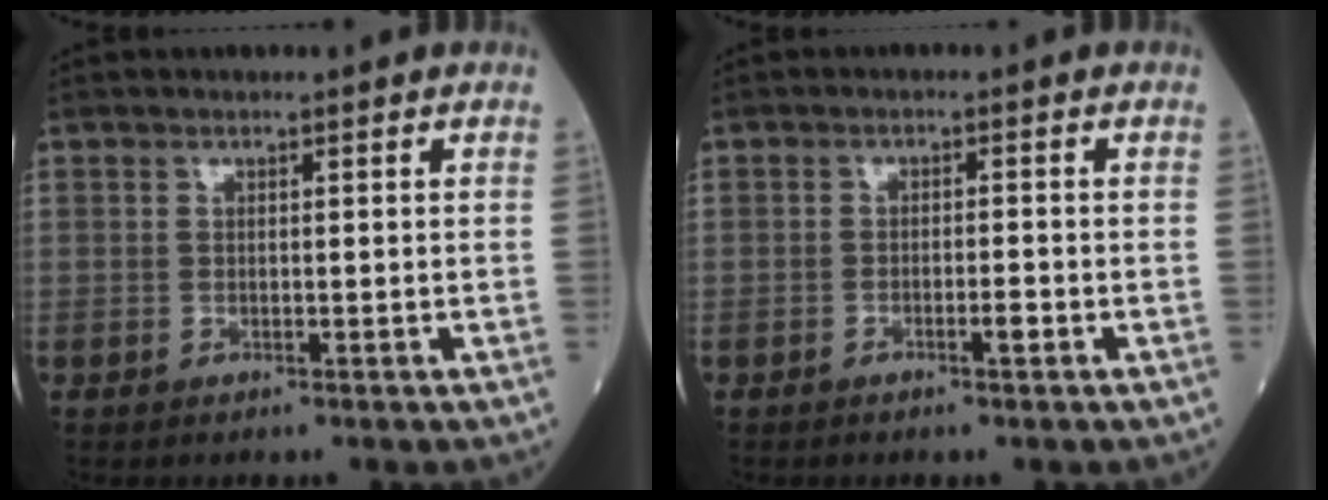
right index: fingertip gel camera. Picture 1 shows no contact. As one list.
[{"total": 1.8, "force": [-1.1, 0.2, 1.4], "torque": [-0.021, 0.002, -0.020]}]